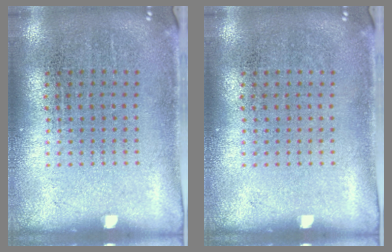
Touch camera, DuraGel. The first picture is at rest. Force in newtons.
{"total": 0.0}